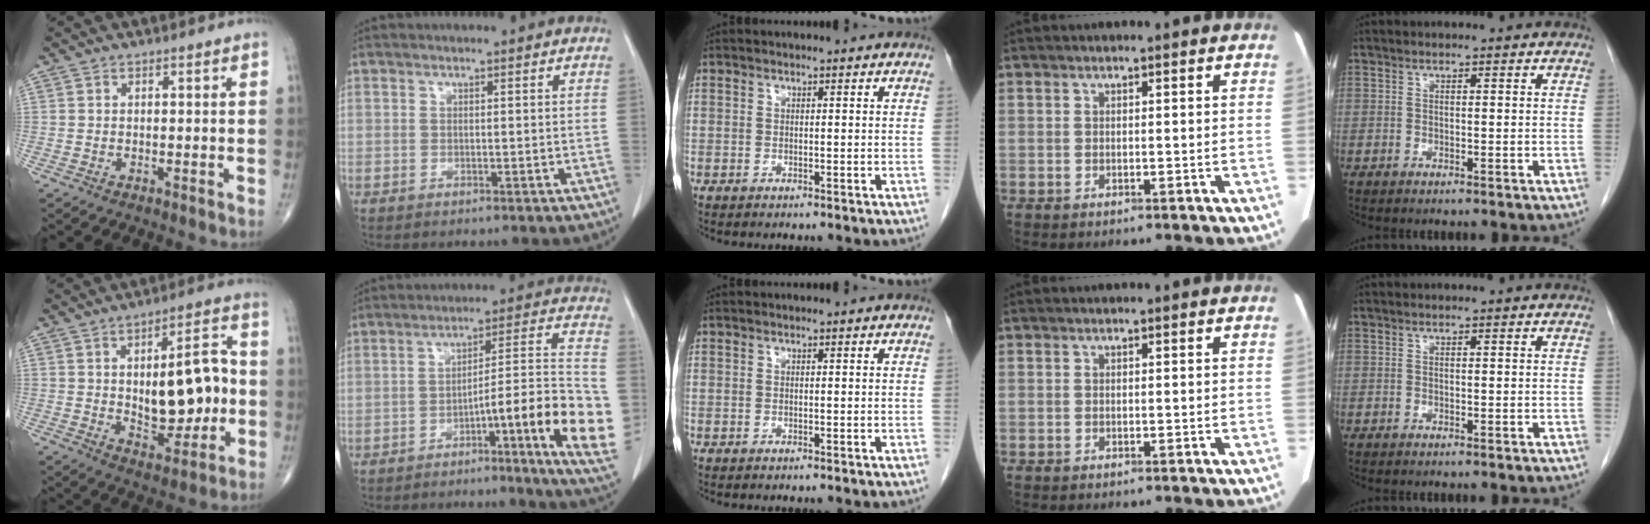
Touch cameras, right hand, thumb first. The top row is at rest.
{"thumb": {"total": 15.9, "force": [-0.2, 7.6, 13.9], "torque": [-0.166, 0.014, 0.006]}, "index": {"total": 16.0, "force": [-5.2, 0.3, 15.1], "torque": [-0.187, 0.012, -0.075]}}